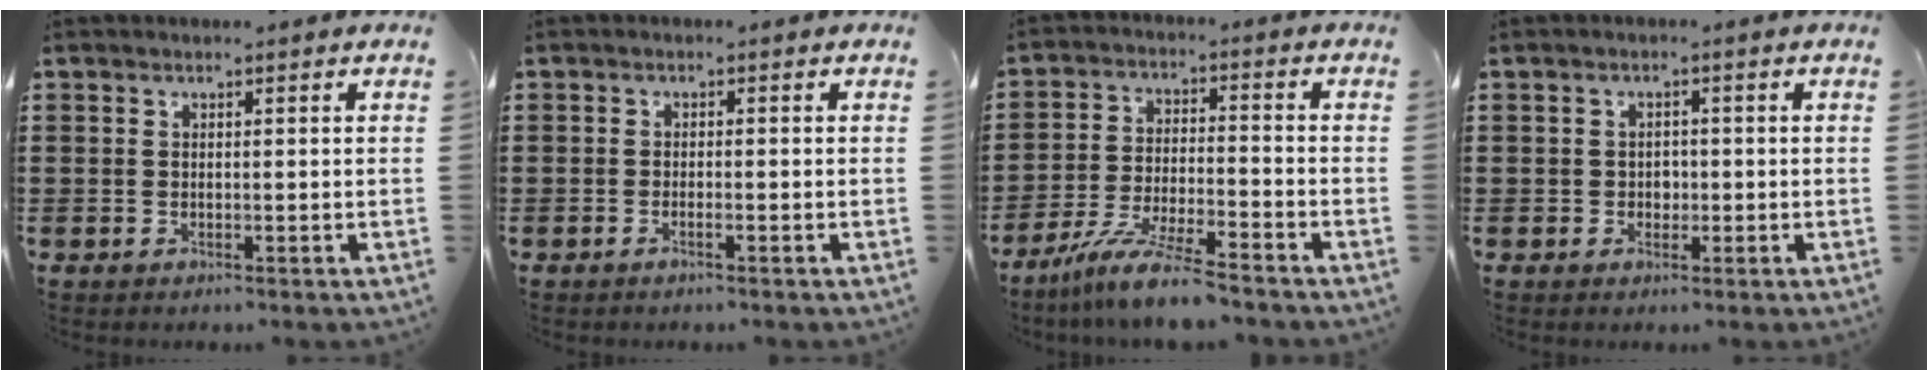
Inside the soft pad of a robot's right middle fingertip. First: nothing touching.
{"total": 0.9, "force": [-0.5, 0.0, 0.7], "torque": [-0.013, -0.004, -0.009]}
{"total": 8.6, "force": [-7.5, 0.0, 4.3], "torque": [-0.094, -0.006, -0.147]}
{"total": 1.5, "force": [-0.1, 1.3, 0.7], "torque": [-0.015, 0.005, -0.005]}